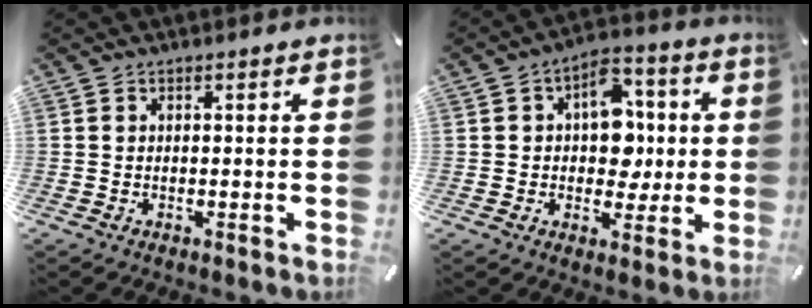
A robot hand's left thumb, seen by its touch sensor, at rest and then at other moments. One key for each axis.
{"total": 11.5, "fx": 1.1, "fy": 8.9, "fz": 7.2, "tx": -0.088, "ty": 0.005, "tz": 0.021}